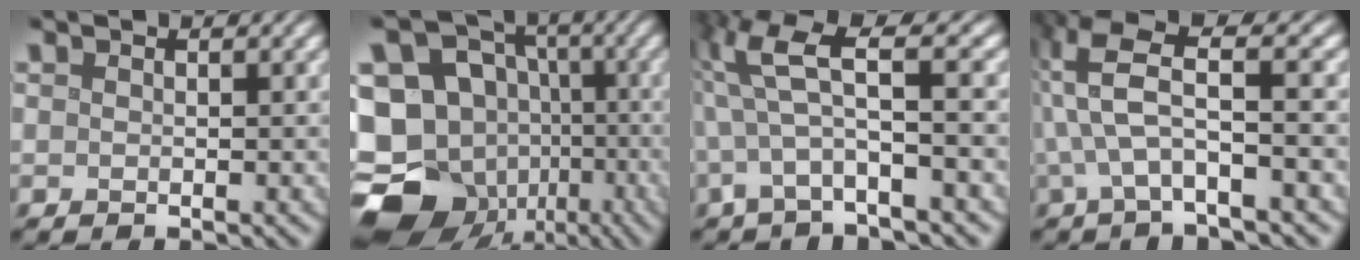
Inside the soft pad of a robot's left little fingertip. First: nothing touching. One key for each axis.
{"total": 17.7, "fx": -6.4, "fy": 14.6, "fz": 7.6, "tx": -0.171, "ty": -0.025, "tz": -0.105}
{"total": 5.6, "fx": 1.0, "fy": 0.9, "fz": 5.4, "tx": -0.116, "ty": 0.008, "tz": 0.017}
{"total": 5.9, "fx": 0.7, "fy": 1.1, "fz": 5.8, "tx": -0.119, "ty": 0.010, "tz": 0.010}